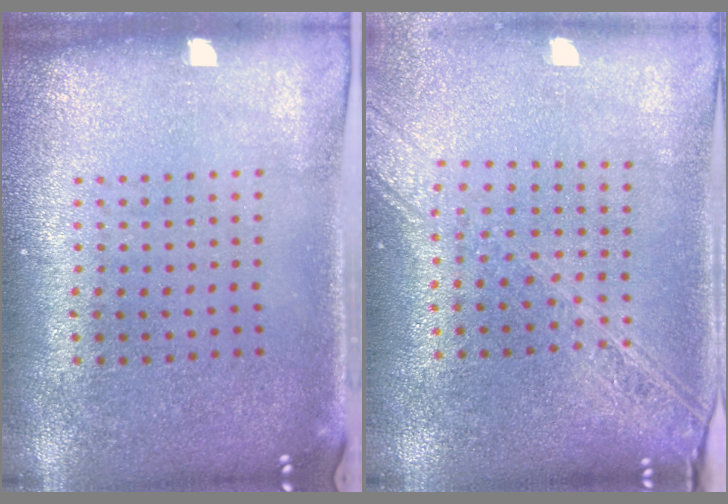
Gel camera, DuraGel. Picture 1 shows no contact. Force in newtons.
{"total": 2.2, "press": 1.9, "slide": 1.2}